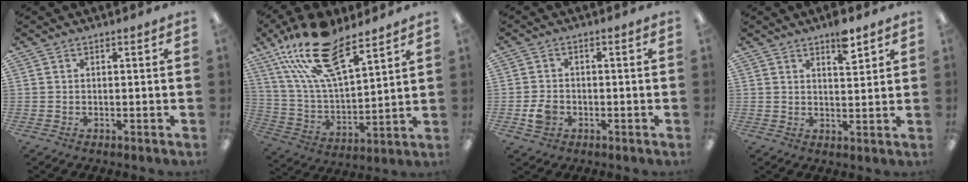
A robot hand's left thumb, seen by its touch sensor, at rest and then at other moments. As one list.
[{"total": 21.3, "force": [14.4, 8.0, 13.4], "torque": [-0.262, -0.068, 0.253]}, {"total": 3.8, "force": [-1.3, 3.0, 1.9], "torque": [-0.029, 0.002, -0.025]}, {"total": 6.3, "force": [4.4, 2.1, 4.0], "torque": [-0.049, -0.026, 0.069]}]